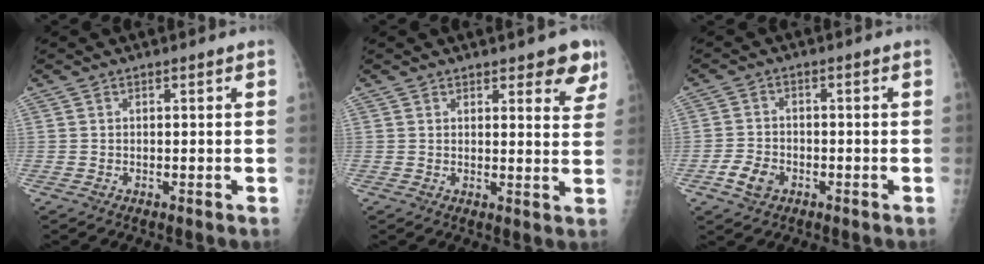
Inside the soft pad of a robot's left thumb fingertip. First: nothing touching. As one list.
[{"total": 6.1, "force": [4.3, 2.7, 3.4], "torque": [-0.004, -0.026, 0.044]}, {"total": 4.8, "force": [-2.2, 3.4, 2.6], "torque": [-0.044, 0.011, -0.038]}]